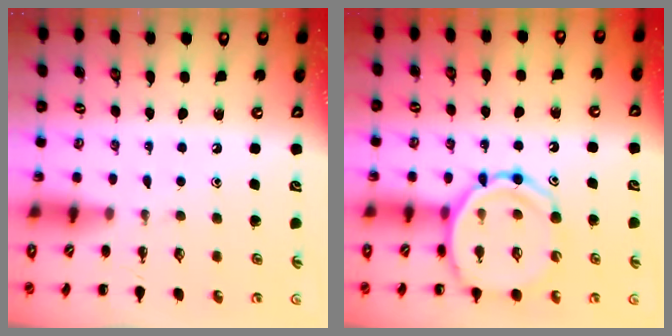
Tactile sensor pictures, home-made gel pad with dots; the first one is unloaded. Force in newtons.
{"total": 14.9, "press": 14.4, "slide": 3.5}